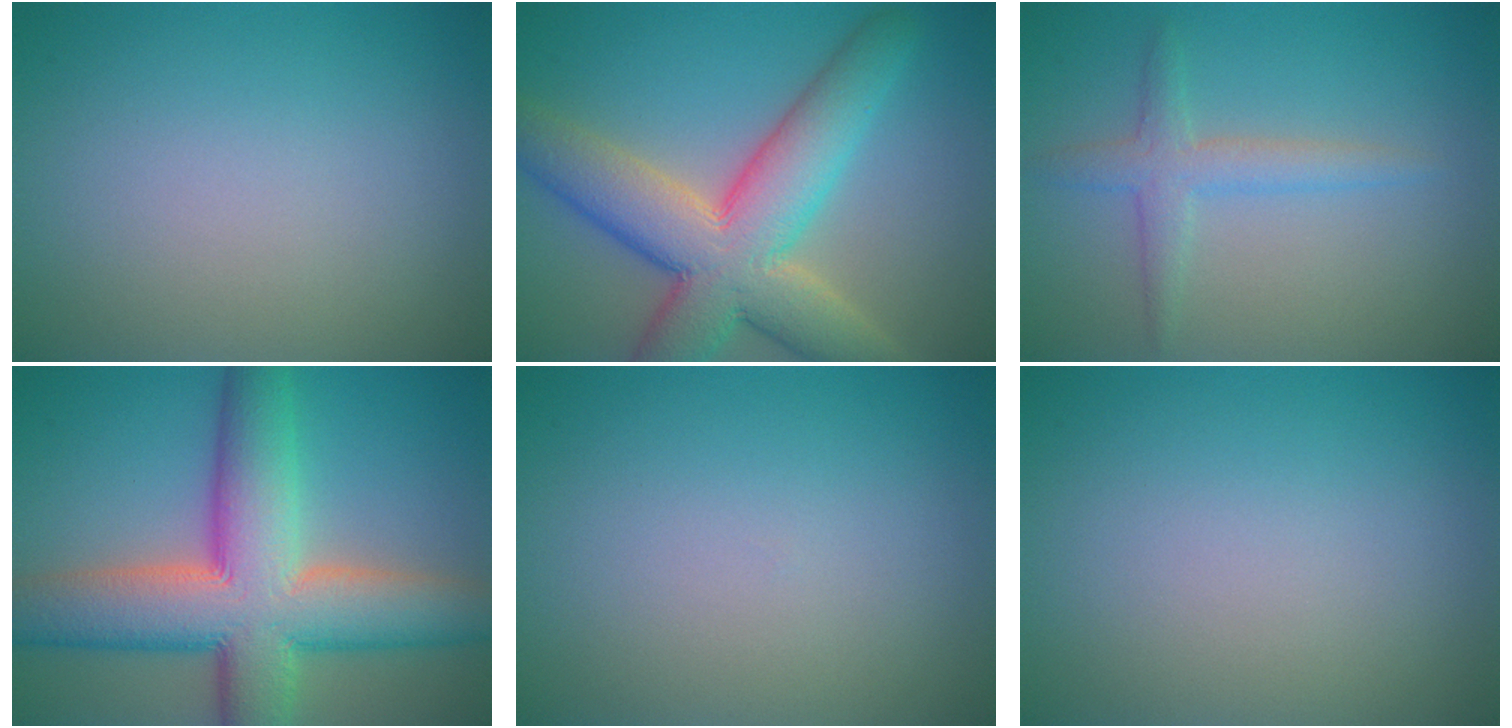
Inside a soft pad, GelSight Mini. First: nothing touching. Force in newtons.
{"total": 10.5, "press": 10.4, "slide": 0.8}
{"total": 2.5, "press": 2.5, "slide": 0.0}
{"total": 12.1, "press": 12.0, "slide": 0.8}
{"total": 0.0}
{"total": 0.0}